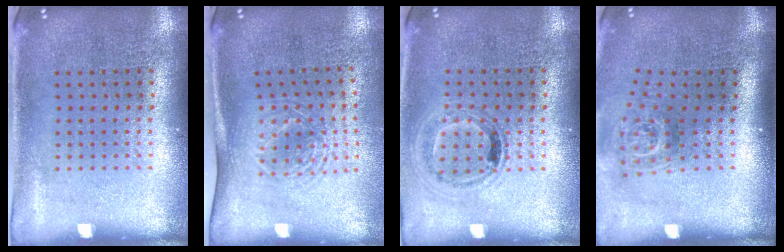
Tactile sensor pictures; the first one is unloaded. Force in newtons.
{"total": 1.7, "press": 1.3, "slide": 1.1}
{"total": 1.0, "press": 0.9, "slide": 0.4}
{"total": 1.8, "press": 1.2, "slide": 1.3}